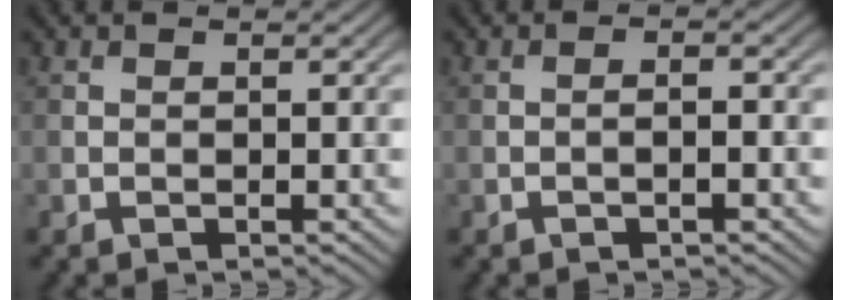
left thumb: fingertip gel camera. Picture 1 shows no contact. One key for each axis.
{"total": 1.4, "fx": -0.7, "fy": 0.1, "fz": 1.2, "tx": -0.018, "ty": 0.008, "tz": -0.015}